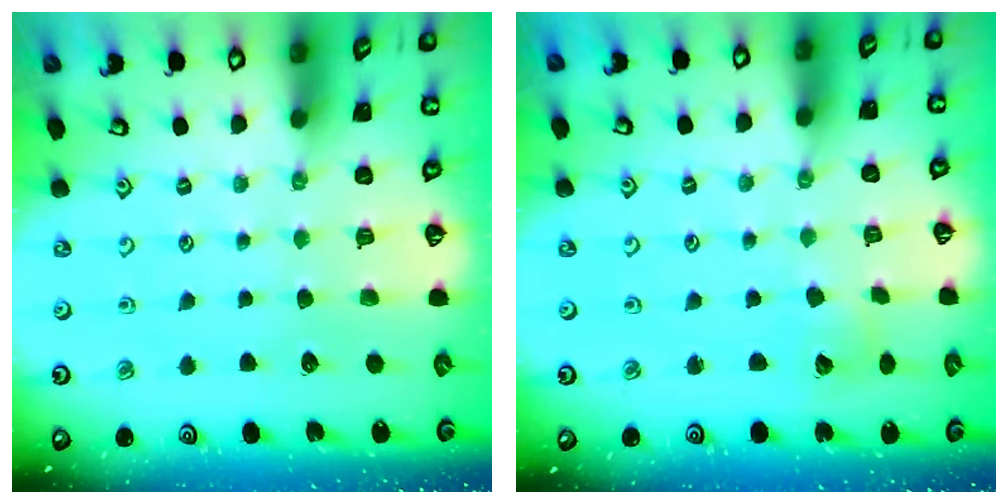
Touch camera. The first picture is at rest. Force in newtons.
{"total": 3.0, "press": 3.0, "slide": 0.2}